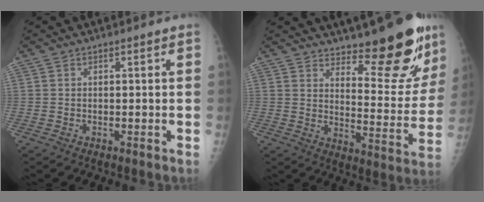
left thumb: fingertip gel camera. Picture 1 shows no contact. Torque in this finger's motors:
{"motor_torque": [0.38, 0.32, 0.13, -0.42, 0.06]}